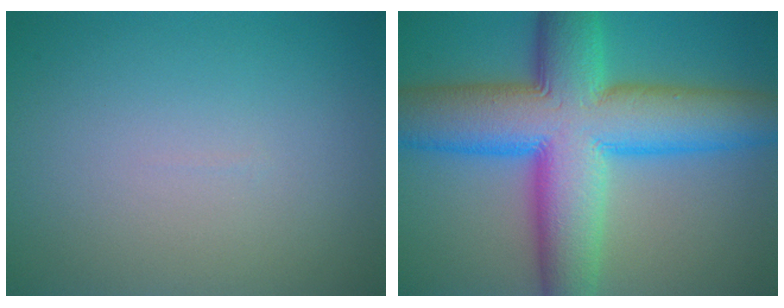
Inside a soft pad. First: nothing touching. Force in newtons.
{"total": 14.2, "press": 14.2, "slide": 0.2}